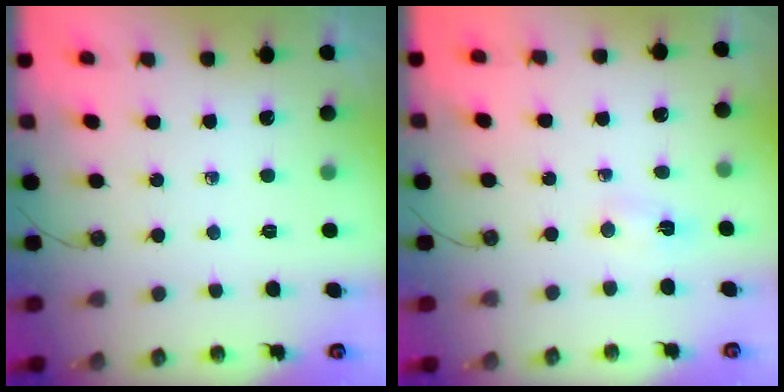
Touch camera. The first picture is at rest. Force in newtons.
{"total": 2.1, "press": 1.8, "slide": 1.0}